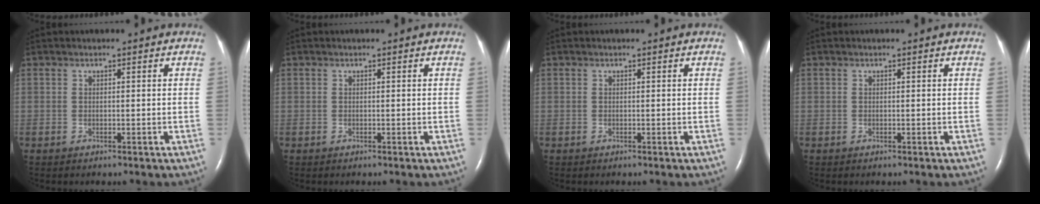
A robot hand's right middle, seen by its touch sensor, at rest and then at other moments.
{"total": 0.0}
{"total": 0.0}
{"total": 0.0}